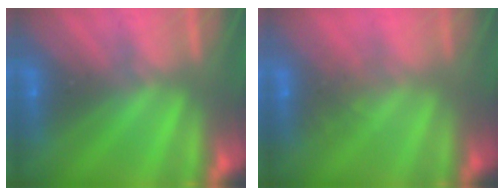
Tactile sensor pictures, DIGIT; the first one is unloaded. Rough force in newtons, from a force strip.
{"total": 2.7}